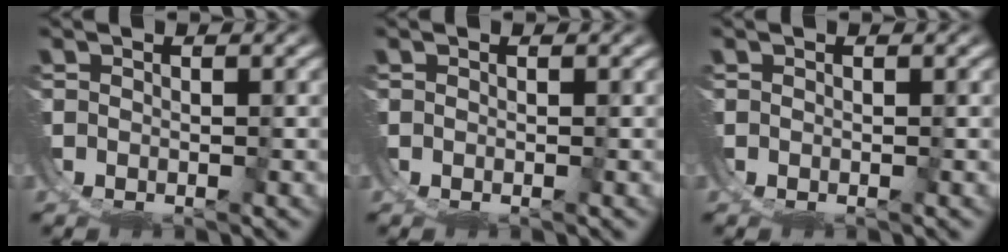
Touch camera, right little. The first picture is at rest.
{"total": 0.0}
{"total": 0.0}